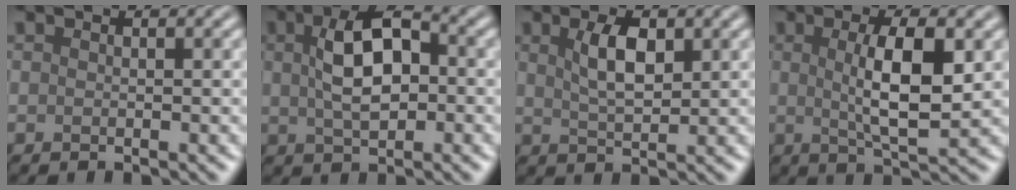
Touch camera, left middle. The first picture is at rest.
{"total": 6.3, "force": [0.8, 3.3, 5.4], "torque": [-0.096, 0.014, 0.010]}
{"total": 3.5, "force": [1.2, 1.4, 2.9], "torque": [-0.058, 0.002, 0.025]}
{"total": 5.8, "force": [0.7, 1.5, 5.6], "torque": [-0.099, 0.001, 0.015]}